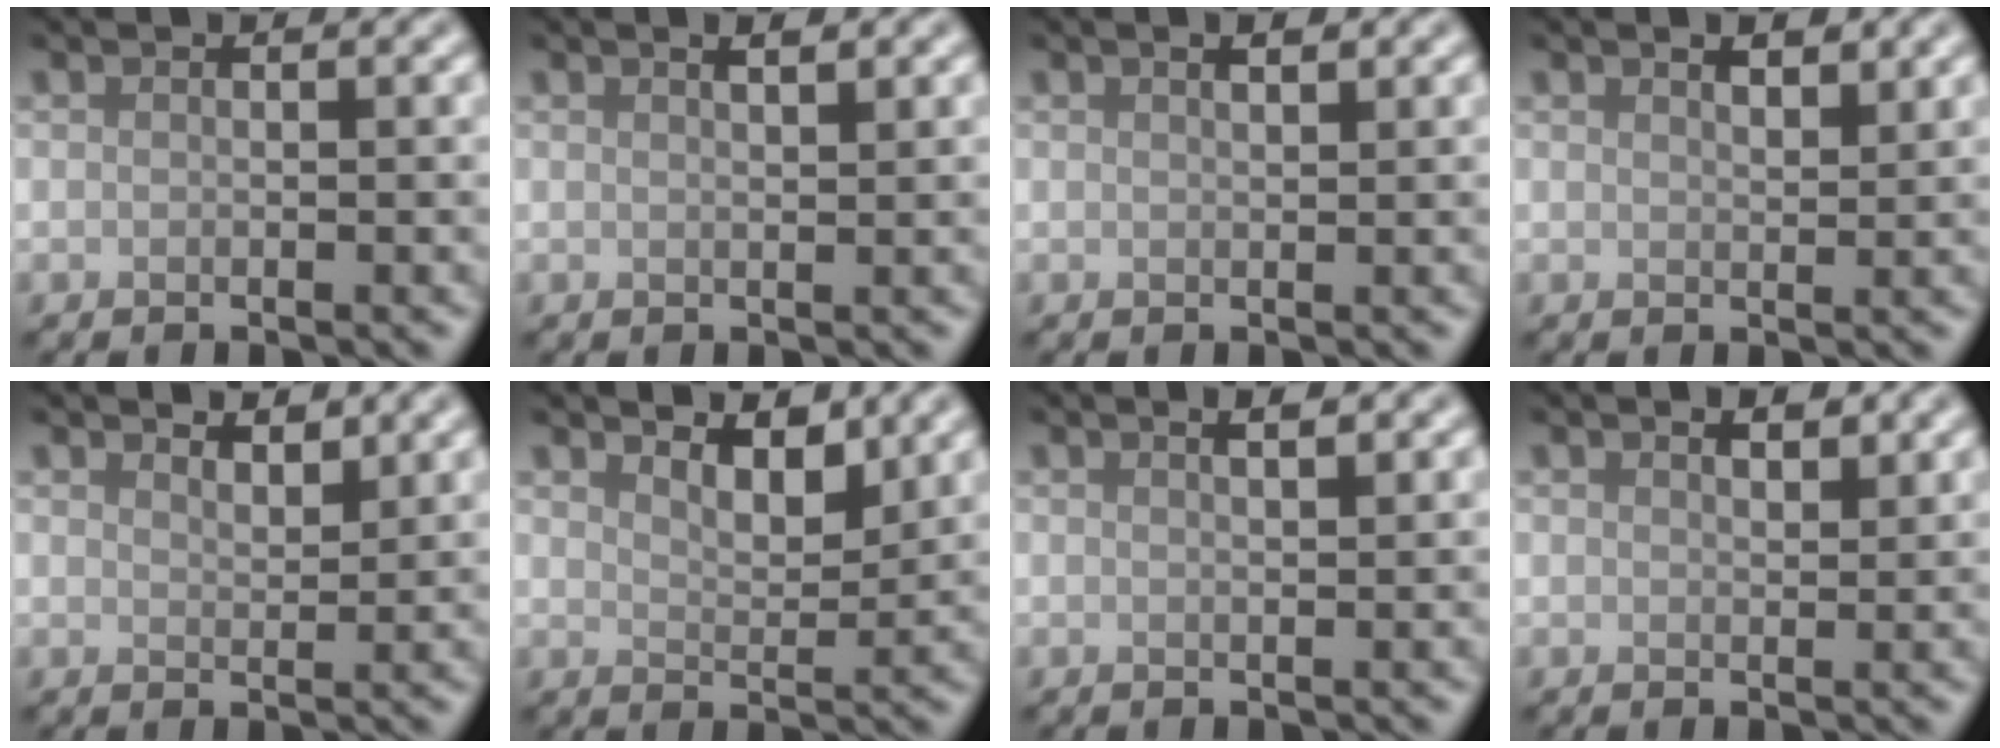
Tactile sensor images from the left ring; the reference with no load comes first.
{"total": 1.5, "force": [0.9, 0.4, 1.1], "torque": [-0.011, 0.003, 0.010]}
{"total": 1.1, "force": [0.7, 0.2, 0.7], "torque": [-0.012, 0.001, 0.013]}
{"total": 1.7, "force": [1.2, 0.5, 1.0], "torque": [-0.015, 0.001, 0.023]}
{"total": 2.1, "force": [2.0, 0.4, 0.6], "torque": [-0.008, 0.001, 0.031]}
{"total": 3.2, "force": [2.7, 0.9, 1.4], "torque": [-0.029, -0.005, 0.039]}
{"total": 1.8, "force": [1.1, 0.6, 1.4], "torque": [-0.009, 0.004, 0.006]}
{"total": 1.6, "force": [1.1, 0.6, 0.9], "torque": [-0.013, 0.000, 0.021]}